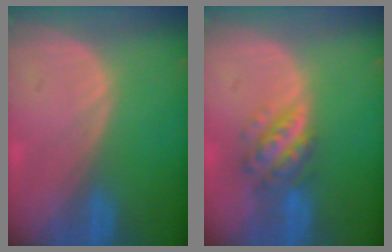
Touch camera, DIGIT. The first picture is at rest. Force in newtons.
{"total": 5.8, "press": 5.3, "slide": 2.4}